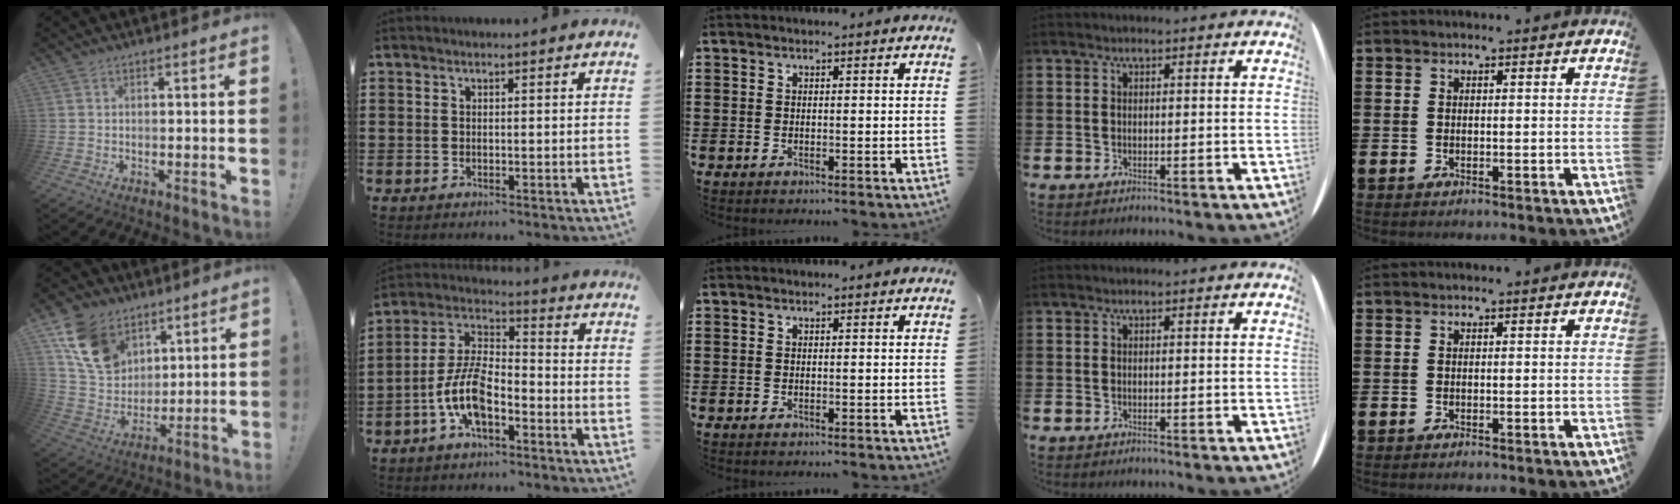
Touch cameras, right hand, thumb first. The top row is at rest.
{"thumb": {"total": 15.4, "force": [8.5, 10.9, 6.6], "torque": [-0.109, -0.046, 0.171]}, "index": {"total": 9.2, "force": [-4.2, 4.0, 7.1], "torque": [-0.174, -0.002, -0.086]}}